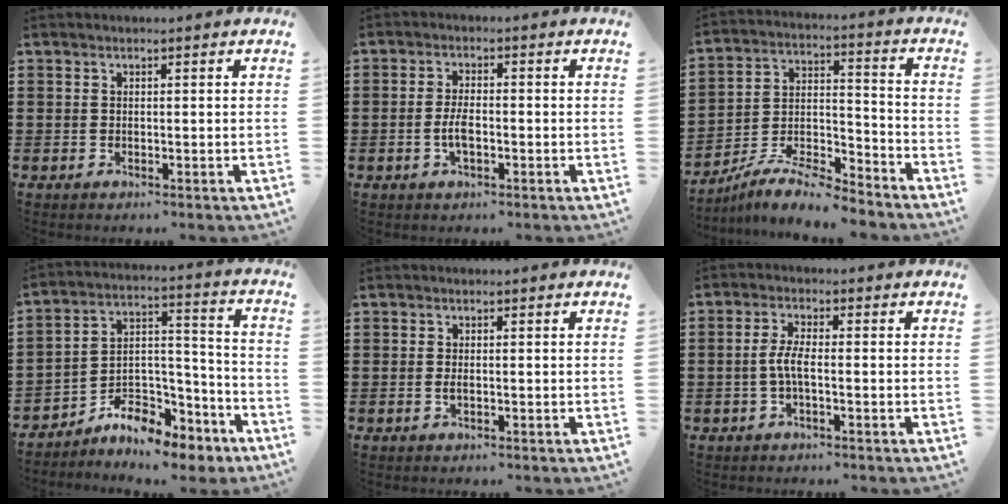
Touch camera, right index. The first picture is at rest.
{"total": 3.8, "force": [-1.0, 1.3, 3.4], "torque": [-0.076, -0.002, -0.023]}
{"total": 8.3, "force": [-7.7, 1.4, 2.9], "torque": [-0.054, 0.015, -0.150]}
{"total": 7.4, "force": [-6.7, 2.9, 1.2], "torque": [-0.011, 0.015, -0.125]}
{"total": 0.8, "force": [-0.2, 0.2, 0.7], "torque": [-0.014, -0.004, -0.003]}
{"total": 3.7, "force": [-0.9, 0.9, 3.5], "torque": [-0.085, -0.004, -0.026]}